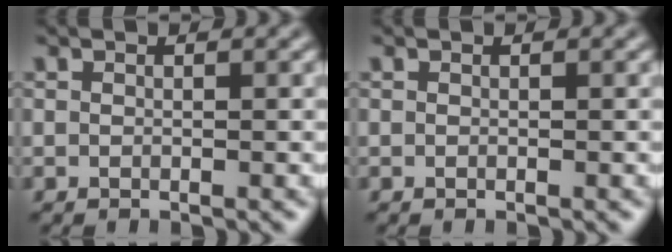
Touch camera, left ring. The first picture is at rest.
{"total": 0.0}